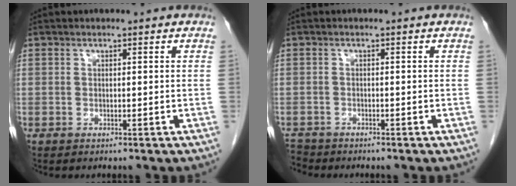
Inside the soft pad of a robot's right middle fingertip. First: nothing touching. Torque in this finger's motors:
{"motor_torque": [-0.08, -0.07, -0.01, -0.01]}